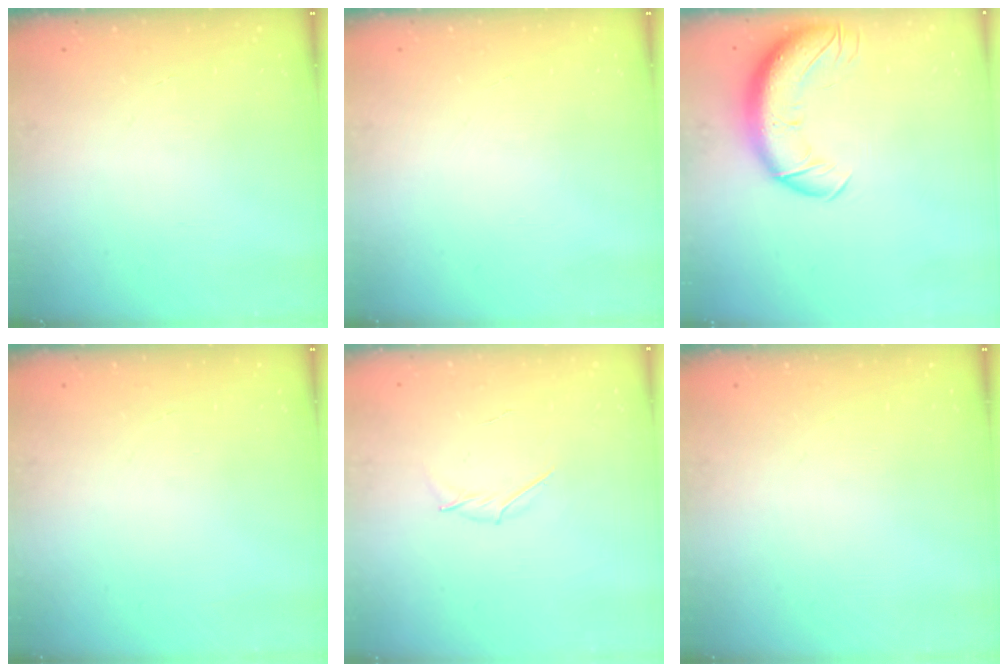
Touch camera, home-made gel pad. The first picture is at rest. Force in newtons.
{"total": 0.0}
{"total": 13.4, "press": 13.0, "slide": 3.3}
{"total": 0.0}
{"total": 3.3, "press": 3.2, "slide": 0.8}
{"total": 0.0}